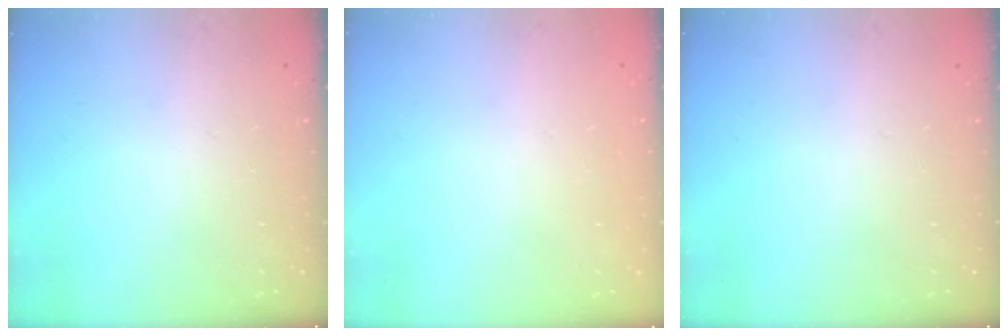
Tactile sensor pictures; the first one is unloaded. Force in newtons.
{"total": 0.0}
{"total": 0.0}